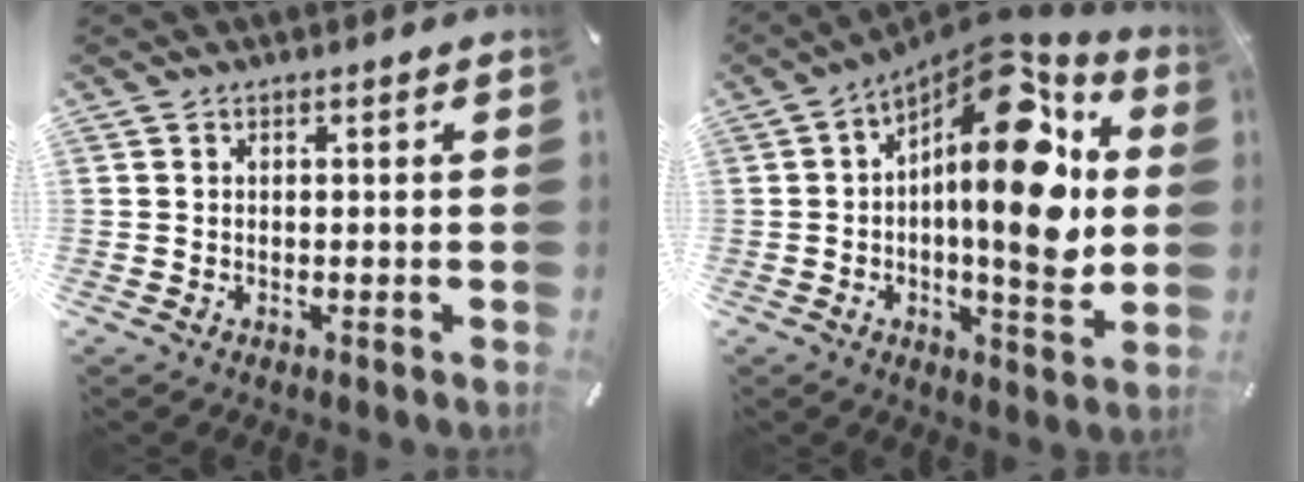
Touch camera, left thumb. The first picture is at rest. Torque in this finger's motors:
{"motor_torque": [1.88, 2.09, 2.77, 0.00, 0.33]}